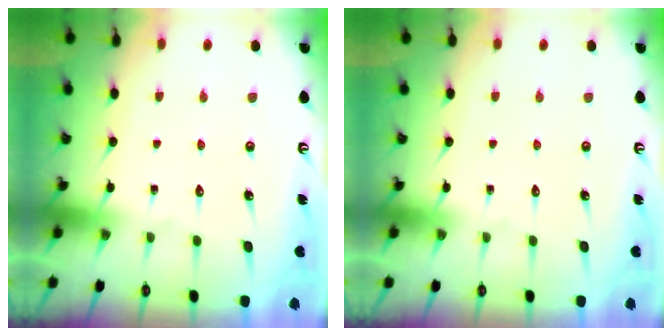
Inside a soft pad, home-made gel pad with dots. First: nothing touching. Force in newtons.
{"total": 0.0}